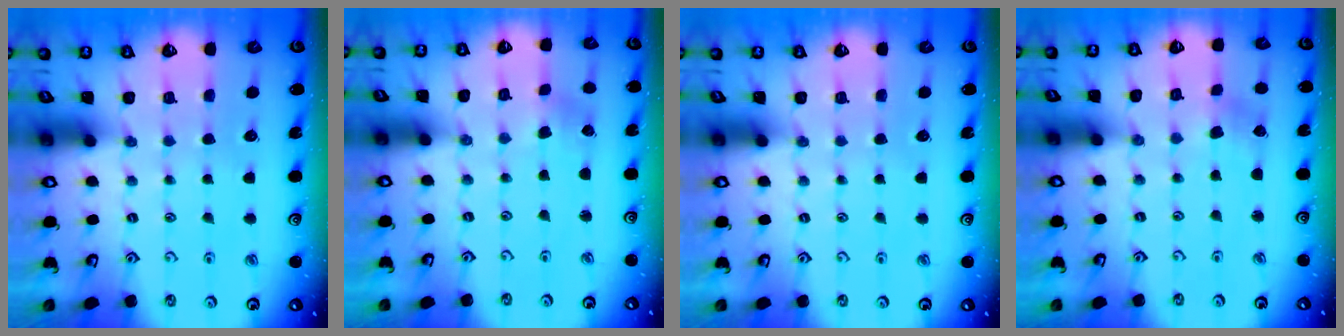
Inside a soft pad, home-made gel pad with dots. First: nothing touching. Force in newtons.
{"total": 2.2, "press": 2.2, "slide": 0.2}
{"total": 0.0}
{"total": 3.8, "press": 3.8, "slide": 0.6}